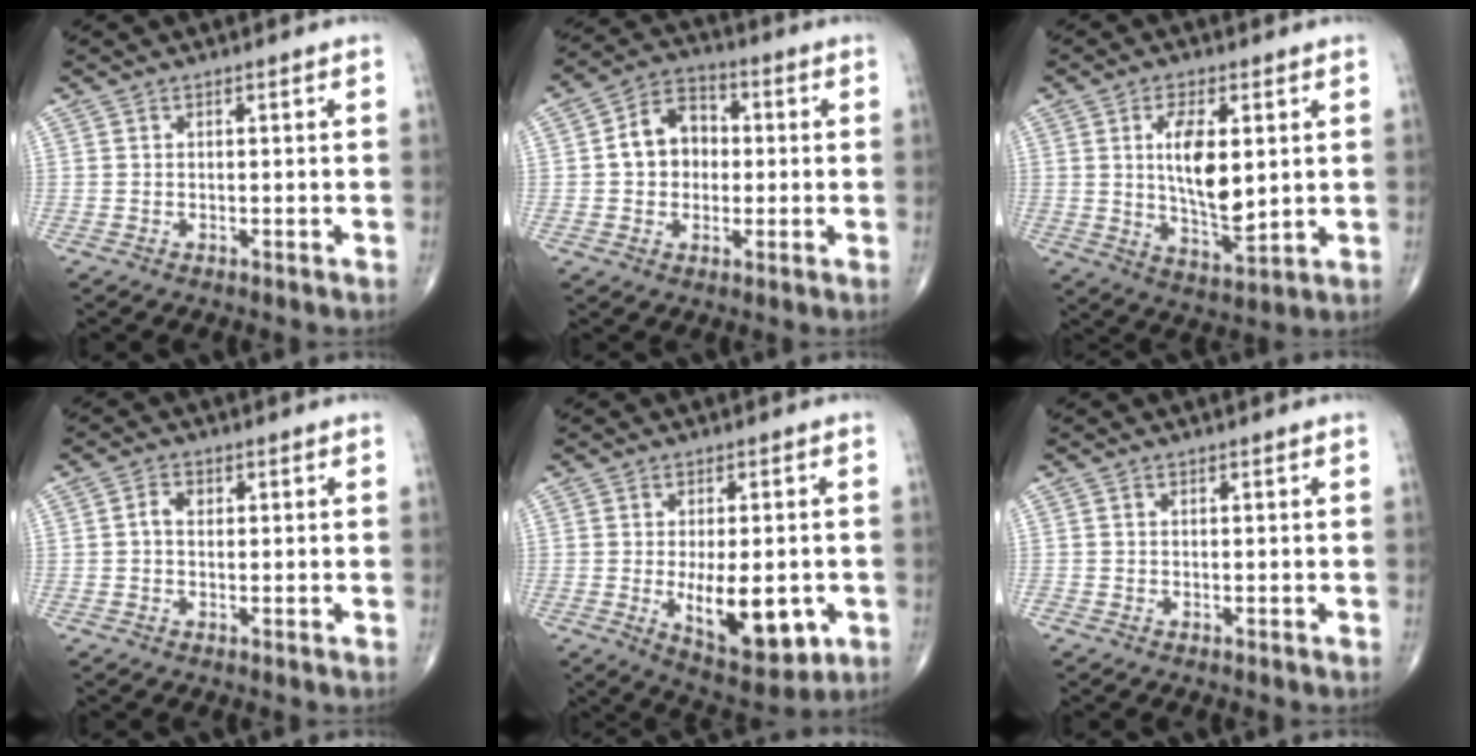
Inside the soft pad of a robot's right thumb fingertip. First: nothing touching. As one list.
[{"total": 9.6, "force": [0.5, 7.5, 5.9], "torque": [-0.070, 0.023, -0.002]}, {"total": 11.3, "force": [2.0, 4.8, 10.0], "torque": [-0.166, -0.024, 0.041]}, {"total": 2.4, "force": [0.2, 1.8, 1.6], "torque": [-0.025, 0.008, 0.002]}, {"total": 13.0, "force": [-2.7, 5.7, 11.4], "torque": [-0.148, -0.016, -0.025]}, {"total": 0.0}]